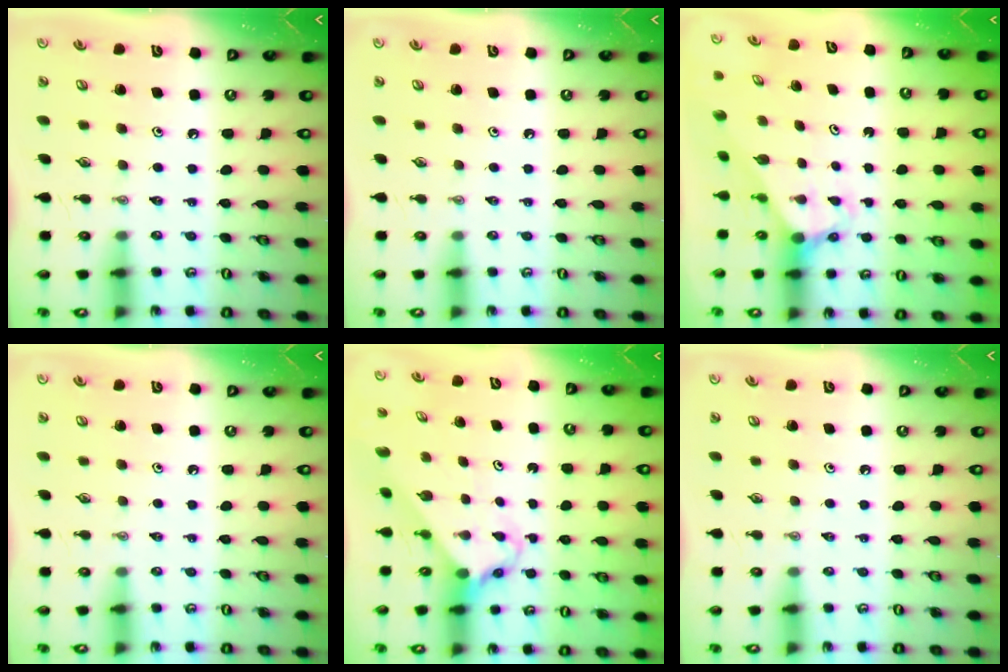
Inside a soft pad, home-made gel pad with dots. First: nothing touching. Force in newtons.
{"total": 0.0}
{"total": 2.7, "press": 2.7, "slide": 0.2}
{"total": 0.0}
{"total": 2.7, "press": 2.7, "slide": 0.2}
{"total": 0.0}